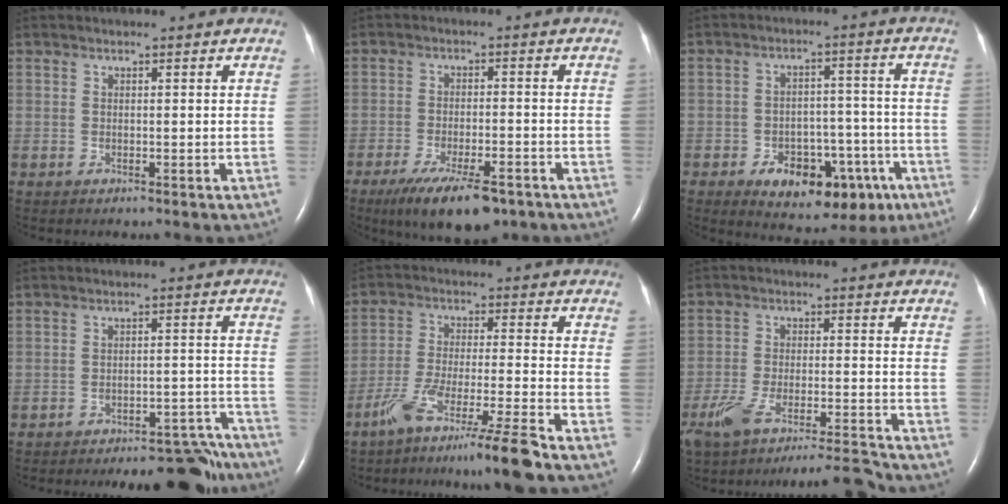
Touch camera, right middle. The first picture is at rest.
{"total": 10.9, "force": [-7.4, 3.1, 7.3], "torque": [-0.124, -0.017, -0.118]}
{"total": 12.7, "force": [-6.6, 6.8, 8.5], "torque": [-0.104, 0.023, -0.085]}
{"total": 15.3, "force": [-14.1, 3.9, 4.4], "torque": [-0.038, 0.025, -0.179]}
{"total": 11.0, "force": [-8.4, -1.6, 6.9], "torque": [-0.125, -0.031, -0.150]}
{"total": 10.5, "force": [-9.5, -0.1, 4.6], "torque": [-0.088, 0.005, -0.165]}